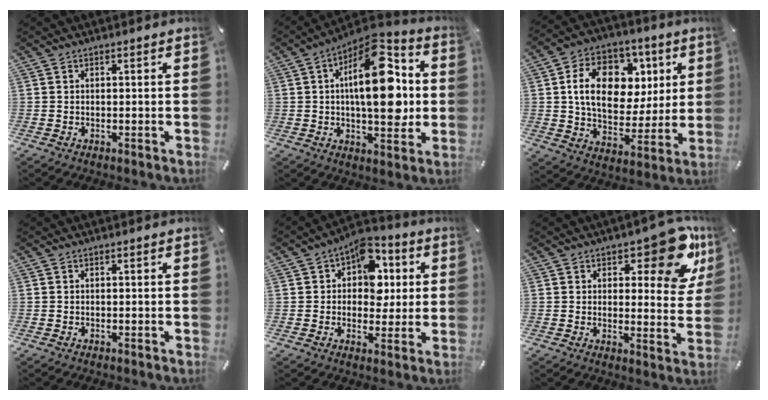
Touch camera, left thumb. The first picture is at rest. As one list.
[{"total": 20.0, "force": [3.2, 9.2, 17.5], "torque": [-0.271, -0.014, 0.050]}, {"total": 16.7, "force": [4.7, 12.3, 10.2], "torque": [-0.157, 0.005, 0.090]}, {"total": 0.0}, {"total": 11.3, "force": [3.6, 8.6, 6.4], "torque": [-0.080, -0.023, 0.064]}, {"total": 13.1, "force": [8.8, 5.5, 8.0], "torque": [-0.079, -0.065, 0.147]}]